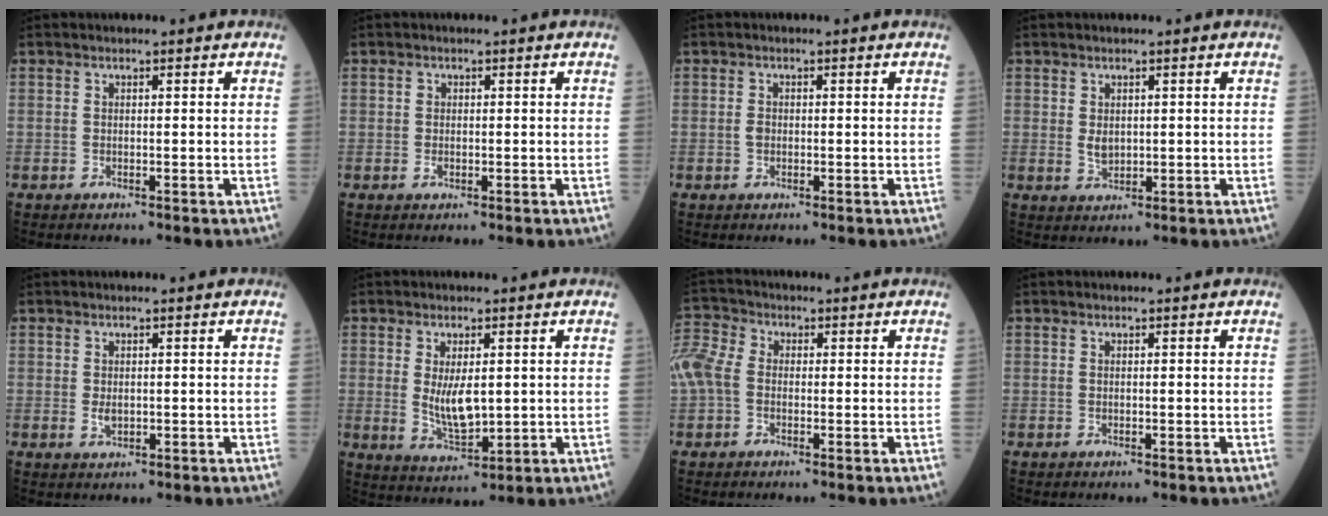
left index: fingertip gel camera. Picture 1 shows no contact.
{"total": 1.1, "force": [-0.1, 0.9, 0.6], "torque": [-0.012, 0.000, -0.002]}
{"total": 1.1, "force": [-0.2, 0.8, 0.7], "torque": [-0.016, 0.001, -0.003]}
{"total": 2.1, "force": [0.4, 1.5, 1.5], "torque": [-0.032, -0.003, 0.014]}
{"total": 1.6, "force": [-0.1, 1.0, 1.3], "torque": [-0.025, -0.002, 0.003]}
{"total": 6.0, "force": [0.5, 2.3, 5.5], "torque": [-0.107, -0.012, 0.018]}
{"total": 13.7, "force": [0.5, 11.0, 8.2], "torque": [-0.245, 0.040, 0.009]}
{"total": 0.0}